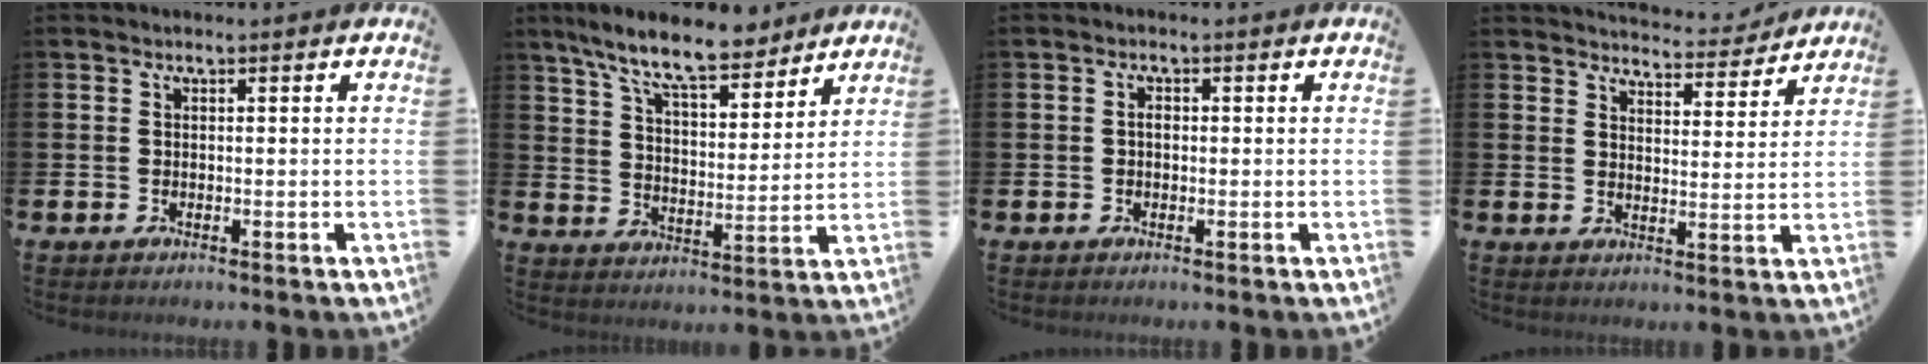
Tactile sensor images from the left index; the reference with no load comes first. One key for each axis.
{"total": 10.3, "fx": 9.0, "fy": 2.0, "fz": 4.4, "tx": -0.105, "ty": -0.041, "tz": 0.162}
{"total": 1.2, "fx": 0.0, "fy": 0.8, "fz": 0.9, "tx": -0.008, "ty": 0.002, "tz": -0.005}
{"total": 4.8, "fx": 4.8, "fy": 0.5, "fz": 0.1, "tx": -0.010, "ty": -0.036, "tz": 0.082}